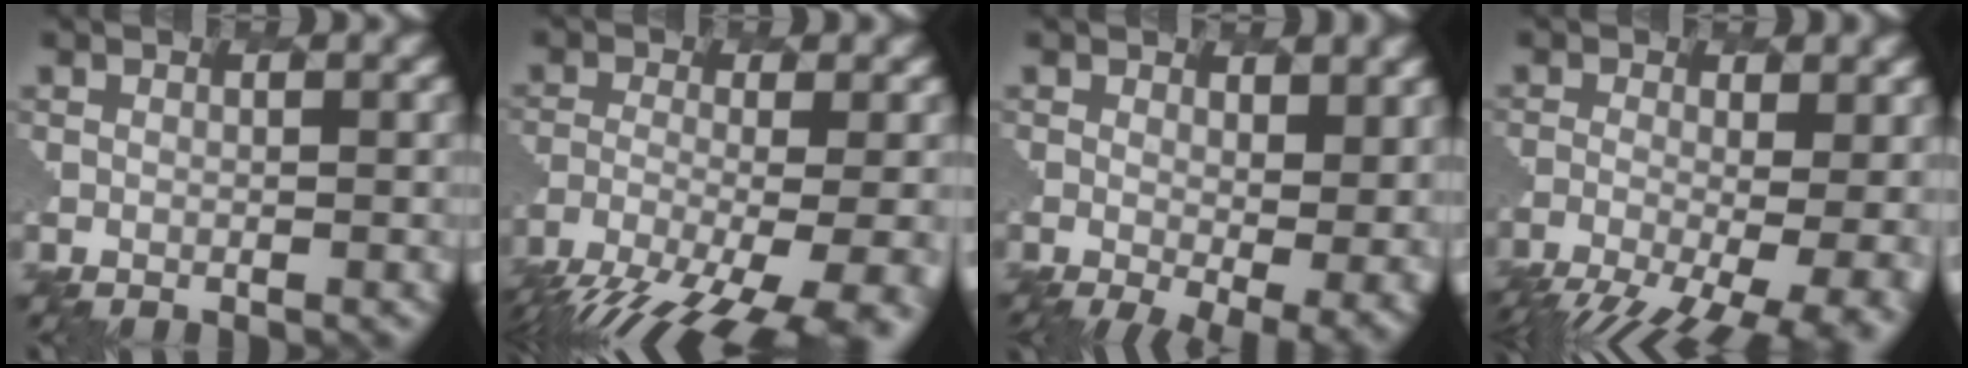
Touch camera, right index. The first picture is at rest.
{"total": 13.3, "force": [-10.1, 3.5, 7.8], "torque": [-0.144, -0.035, -0.142]}
{"total": 5.5, "force": [-0.9, 1.9, 5.1], "torque": [-0.071, -0.013, -0.004]}
{"total": 13.2, "force": [-7.6, 5.4, 9.3], "torque": [-0.113, -0.017, -0.074]}